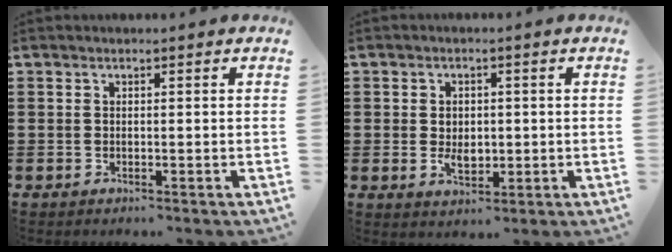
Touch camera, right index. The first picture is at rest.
{"total": 2.9, "force": [-0.1, 2.1, 2.0], "torque": [-0.033, 0.004, -0.006]}